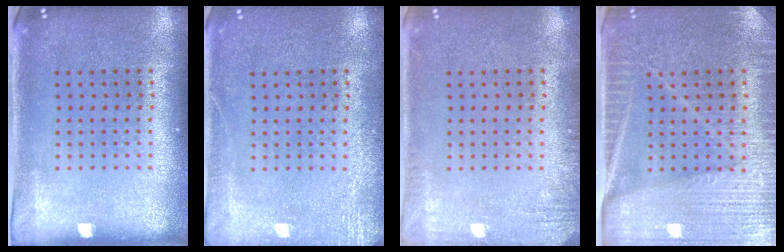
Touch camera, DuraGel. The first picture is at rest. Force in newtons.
{"total": 2.8, "press": 2.7, "slide": 0.4}
{"total": 1.6, "press": 1.5, "slide": 0.3}
{"total": 4.0, "press": 3.7, "slide": 1.5}